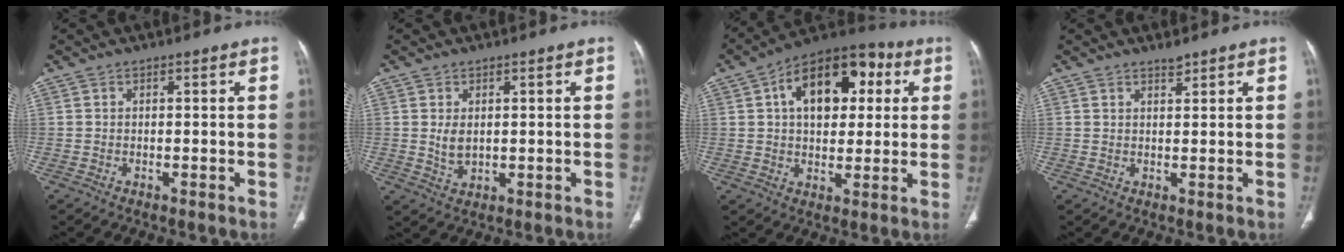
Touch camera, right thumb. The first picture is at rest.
{"total": 3.4, "force": [0.6, 2.2, 2.4], "torque": [-0.034, -0.008, 0.019]}
{"total": 17.7, "force": [4.8, 10.8, 13.1], "torque": [-0.152, 0.021, 0.064]}
{"total": 1.6, "force": [1.4, 0.3, 0.5], "torque": [0.004, -0.010, 0.025]}